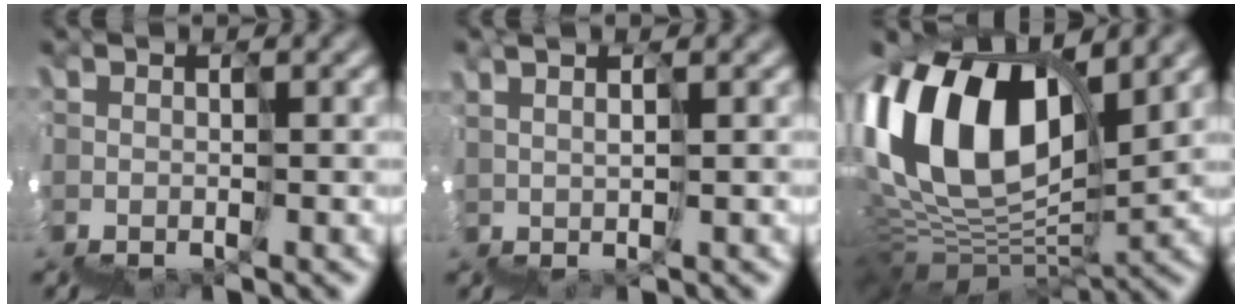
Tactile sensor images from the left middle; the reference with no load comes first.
{"total": 3.4, "force": [3.2, -0.1, 1.0], "torque": [-0.004, 0.025, 0.066]}
{"total": 10.2, "force": [7.3, 4.2, 5.7], "torque": [-0.106, 0.043, 0.120]}